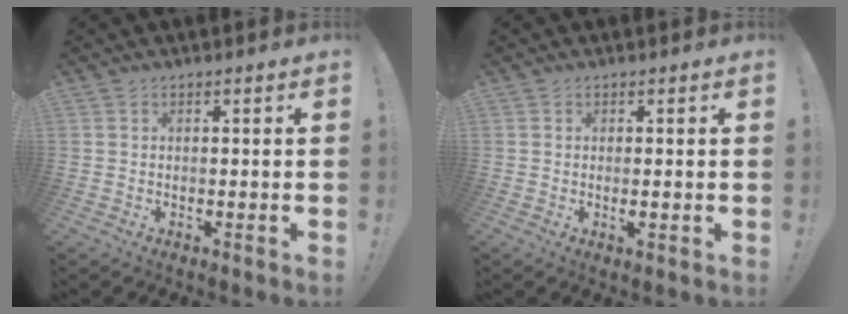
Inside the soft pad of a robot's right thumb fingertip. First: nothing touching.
{"total": 1.7, "force": [-0.1, 0.3, 1.7], "torque": [-0.026, -0.001, -0.001]}